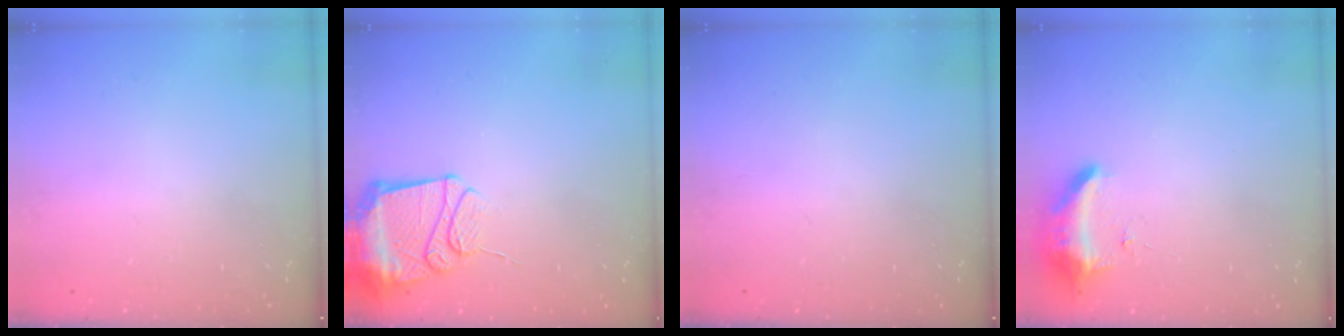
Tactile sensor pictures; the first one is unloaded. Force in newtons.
{"total": 12.8, "press": 12.8, "slide": 1.1}
{"total": 0.0}
{"total": 8.9, "press": 8.8, "slide": 1.6}